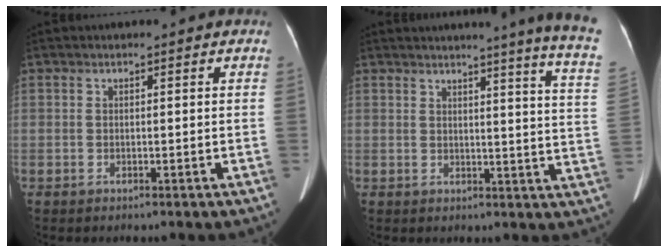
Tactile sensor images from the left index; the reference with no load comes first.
{"total": 13.4, "force": [11.3, -2.2, 6.9], "torque": [-0.088, -0.086, 0.104]}